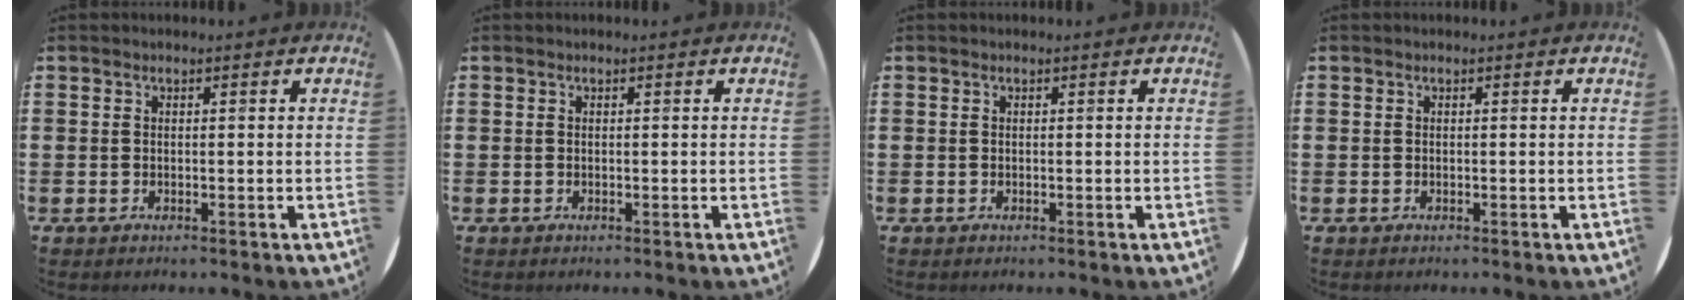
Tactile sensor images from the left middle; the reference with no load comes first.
{"total": 0.0}
{"total": 0.0}
{"total": 0.0}